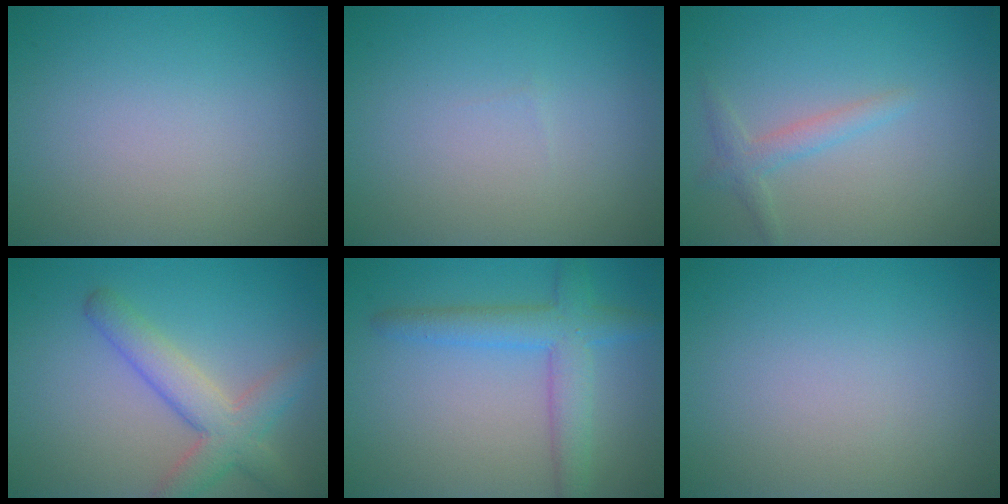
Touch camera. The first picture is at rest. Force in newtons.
{"total": 0.0}
{"total": 1.7, "press": 1.7, "slide": 0.1}
{"total": 4.6, "press": 4.6, "slide": 0.3}
{"total": 4.5, "press": 4.5, "slide": 0.2}
{"total": 0.0}